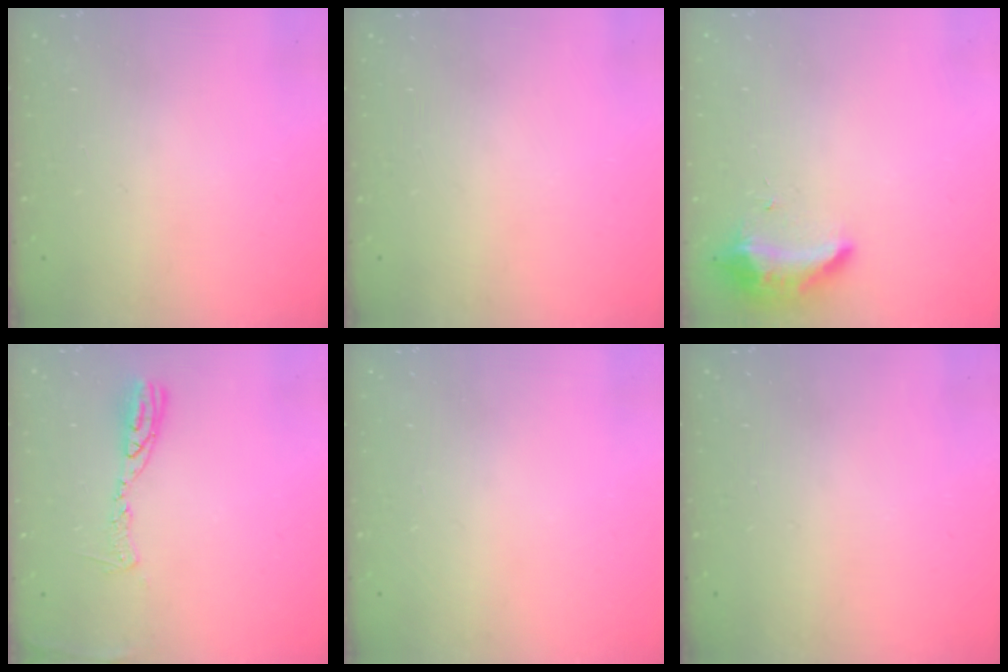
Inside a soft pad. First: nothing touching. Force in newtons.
{"total": 0.0}
{"total": 9.1, "press": 8.8, "slide": 2.4}
{"total": 8.8, "press": 8.8, "slide": 0.9}
{"total": 0.0}
{"total": 0.0}